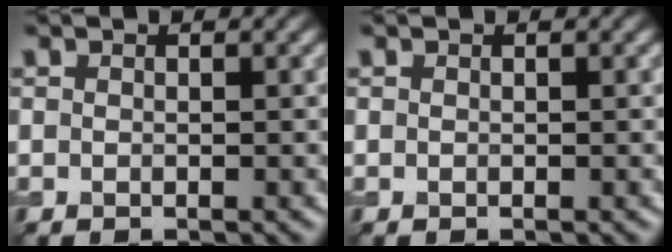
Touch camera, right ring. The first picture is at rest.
{"total": 0.0}